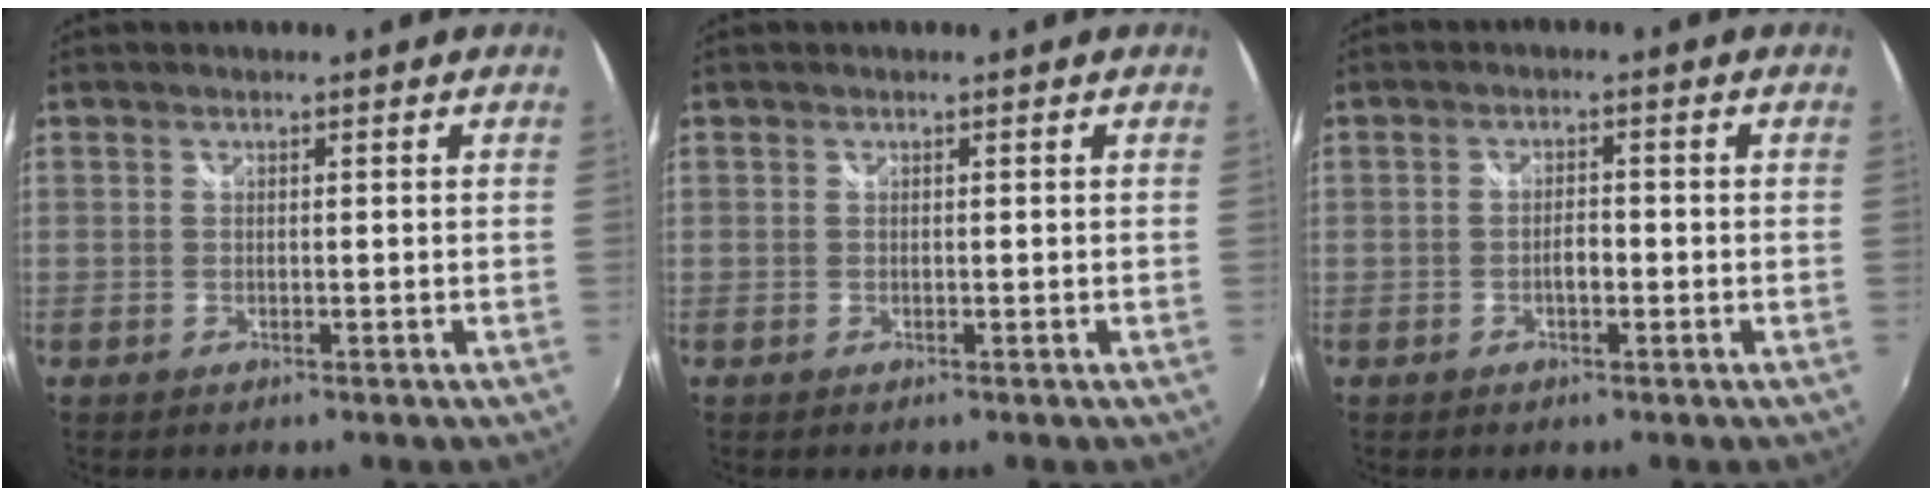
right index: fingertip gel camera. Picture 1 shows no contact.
{"total": 0.0}
{"total": 1.8, "force": [-0.8, 0.7, 1.4], "torque": [-0.025, 0.001, -0.015]}